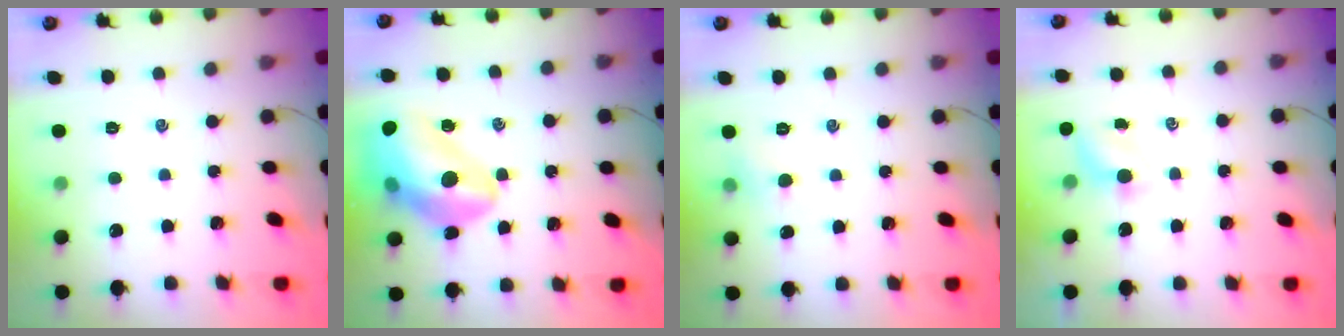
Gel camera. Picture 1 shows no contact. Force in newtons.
{"total": 21.7, "press": 21.3, "slide": 4.2}
{"total": 3.4, "press": 3.2, "slide": 1.2}
{"total": 3.0, "press": 2.8, "slide": 1.0}